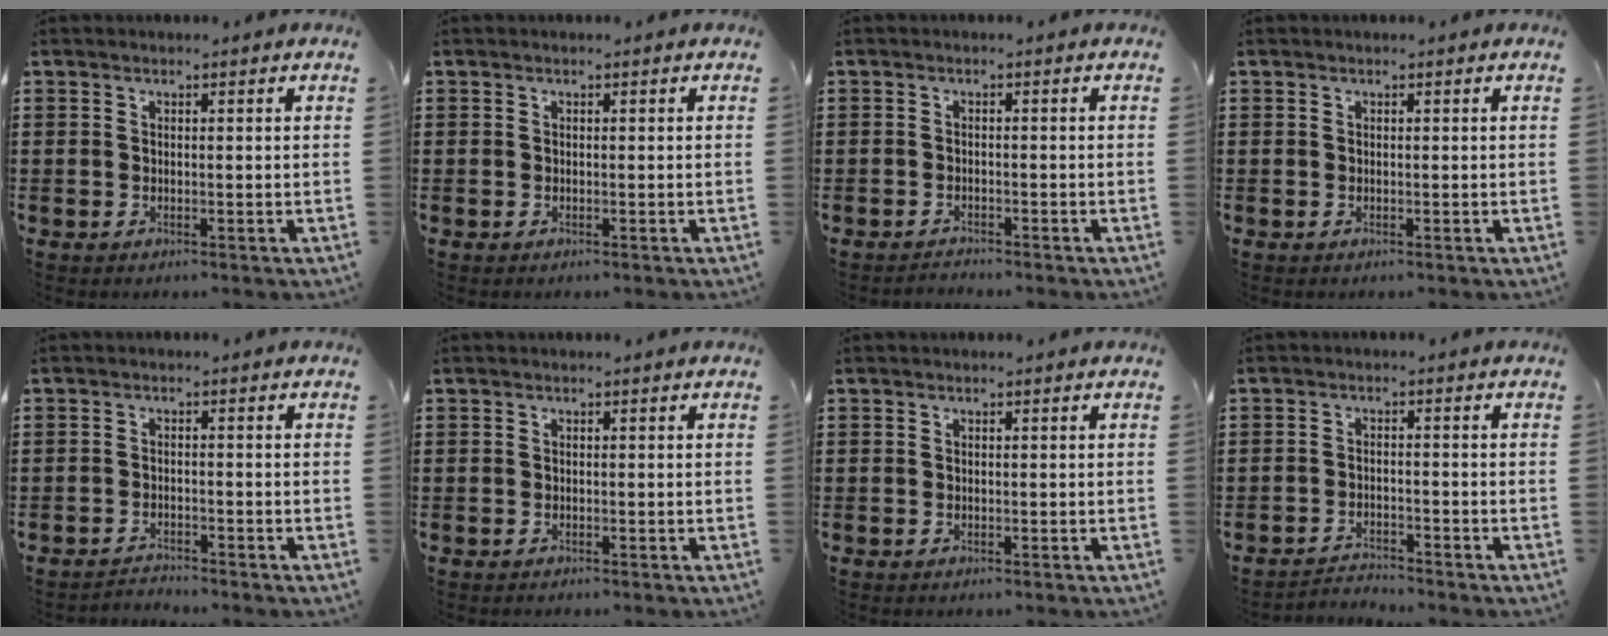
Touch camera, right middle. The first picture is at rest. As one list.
[{"total": 0.0}, {"total": 1.1, "force": [-1.1, 0.0, 0.0], "torque": [-0.004, 0.003, -0.024]}, {"total": 0.0}, {"total": 1.8, "force": [-1.8, 0.1, -0.1], "torque": [-0.005, 0.001, -0.038]}, {"total": 0.0}, {"total": 0.0}, {"total": 2.4, "force": [-2.4, 0.1, 0.0], "torque": [-0.007, -0.001, -0.051]}]